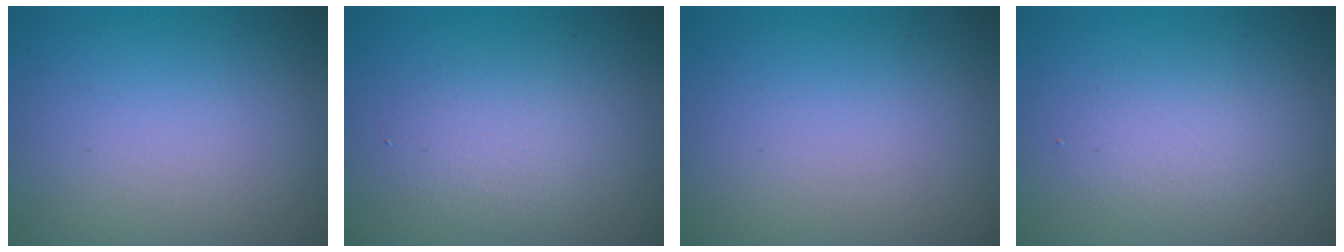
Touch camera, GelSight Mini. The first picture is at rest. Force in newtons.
{"total": 2.4, "press": 2.4, "slide": 0.2}
{"total": 0.0}
{"total": 2.0, "press": 2.0, "slide": 0.1}